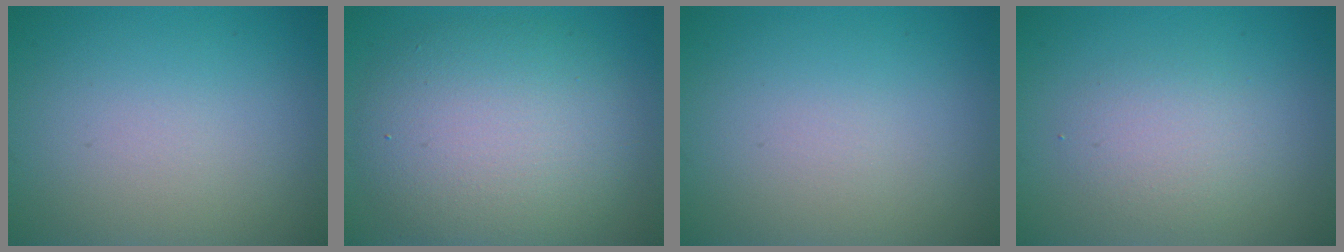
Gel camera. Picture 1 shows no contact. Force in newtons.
{"total": 8.1, "press": 8.0, "slide": 0.2}
{"total": 0.0}
{"total": 2.4, "press": 2.4, "slide": 0.1}